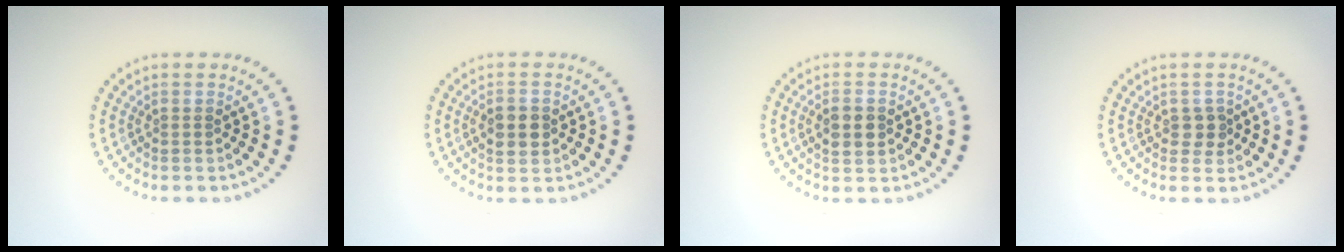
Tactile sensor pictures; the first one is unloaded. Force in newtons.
{"total": 2.9, "press": 2.9, "slide": 0.1}
{"total": 2.2, "press": 2.1, "slide": 0.2}
{"total": 1.4, "press": 1.3, "slide": 0.4}